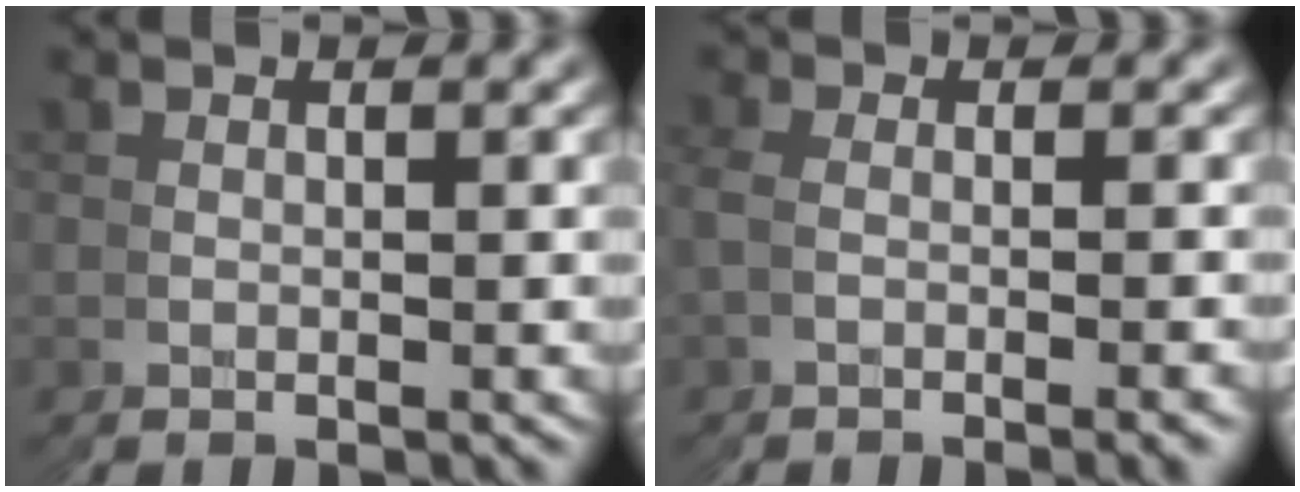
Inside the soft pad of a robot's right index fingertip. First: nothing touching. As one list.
[{"total": 1.8, "force": [-0.5, -1.6, -0.6], "torque": [0.002, 0.014, -0.015]}]